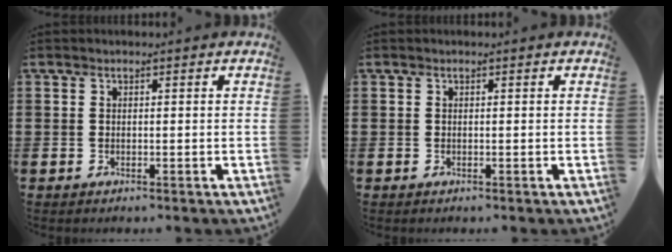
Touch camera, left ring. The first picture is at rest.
{"total": 0.0}